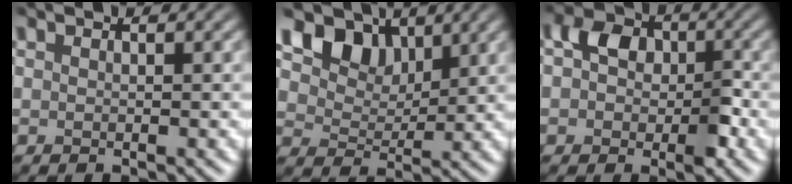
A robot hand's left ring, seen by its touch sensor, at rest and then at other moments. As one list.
[{"total": 6.9, "force": [3.6, 4.3, 3.9], "torque": [-0.075, 0.001, 0.045]}, {"total": 4.3, "force": [-0.8, 3.3, 2.6], "torque": [-0.035, -0.001, -0.028]}]